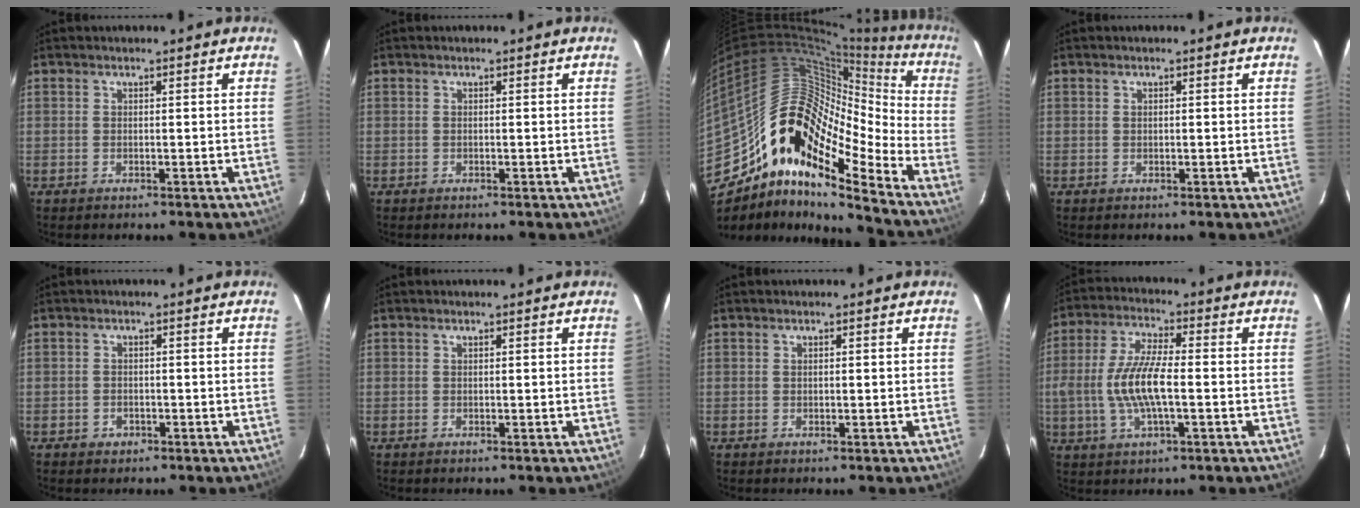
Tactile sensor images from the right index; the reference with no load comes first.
{"total": 0.0}
{"total": 18.9, "force": [-11.0, 7.4, 13.4], "torque": [-0.207, 0.011, -0.220]}
{"total": 0.0}
{"total": 2.0, "force": [-1.0, 1.7, 0.4], "torque": [-0.008, 0.003, -0.013]}
{"total": 0.0}
{"total": 0.0}
{"total": 10.8, "force": [-1.5, 3.3, 10.2], "torque": [-0.210, 0.001, -0.030]}